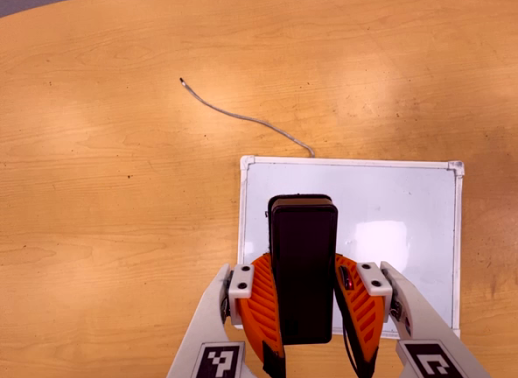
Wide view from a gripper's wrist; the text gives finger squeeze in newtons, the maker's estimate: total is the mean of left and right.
{"total": 5.3, "left": 4.8, "right": 5.9}